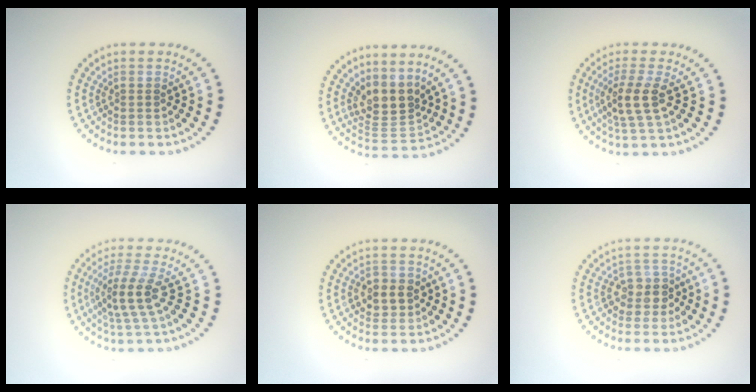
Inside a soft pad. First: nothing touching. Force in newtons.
{"total": 3.6, "press": 2.6, "slide": 2.4}
{"total": 3.4, "press": 3.1, "slide": 1.5}
{"total": 3.7, "press": 3.0, "slide": 2.1}
{"total": 2.5, "press": 2.4, "slide": 0.6}
{"total": 2.5, "press": 2.3, "slide": 1.0}